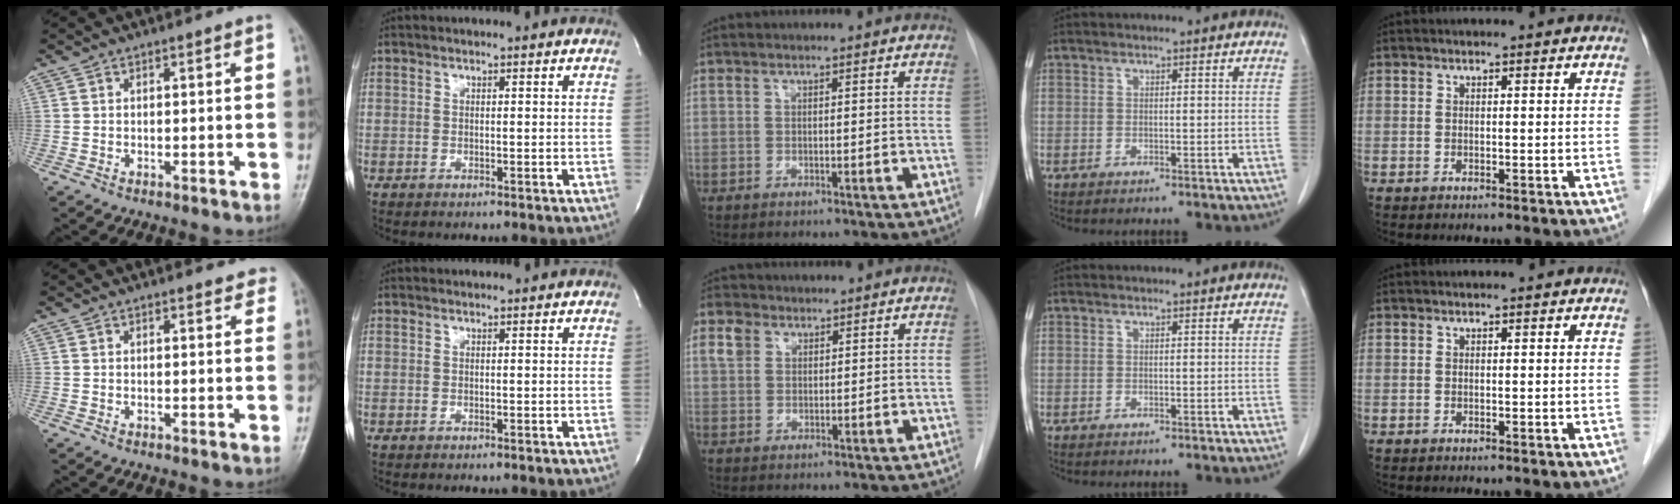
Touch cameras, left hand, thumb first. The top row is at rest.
{"thumb": {"total": 2.3, "force": [2.0, 0.9, 0.7], "torque": [0.008, -0.006, 0.011]}, "middle": {"total": 4.3, "force": [2.1, 3.3, 1.7], "torque": [-0.043, 0.014, 0.043]}}